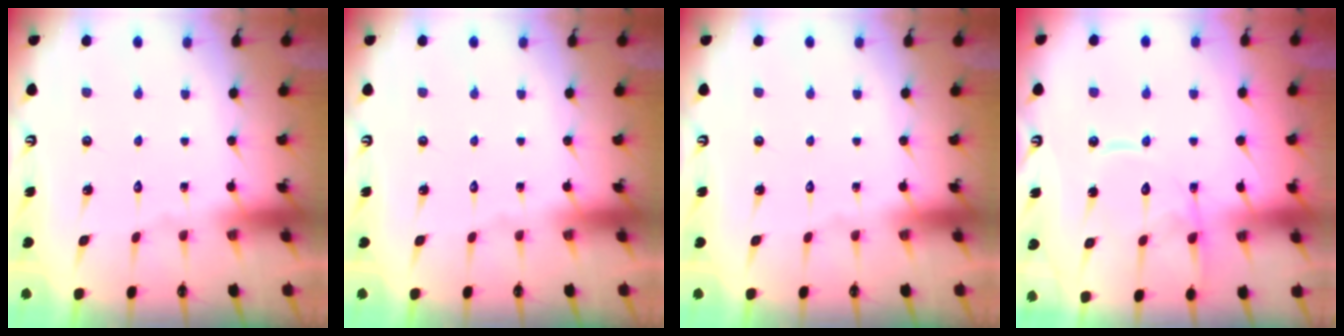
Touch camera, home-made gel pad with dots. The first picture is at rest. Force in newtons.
{"total": 0.0}
{"total": 0.0}
{"total": 13.1, "press": 13.0, "slide": 1.4}